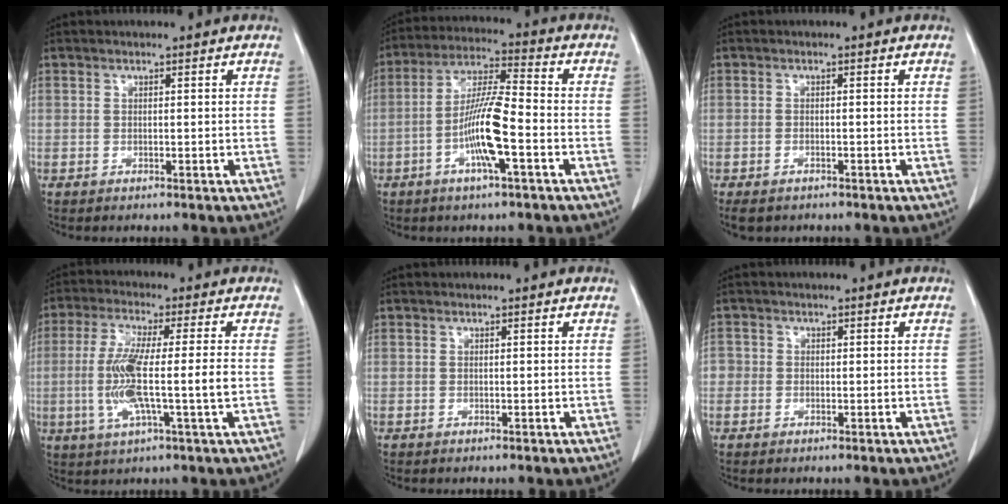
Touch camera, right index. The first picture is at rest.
{"total": 10.3, "force": [-3.3, 0.9, 9.7], "torque": [-0.189, 0.004, -0.066]}
{"total": 3.3, "force": [-2.5, 1.5, 1.4], "torque": [-0.026, -0.007, -0.033]}
{"total": 10.3, "force": [-1.3, 0.2, 10.2], "torque": [-0.208, -0.006, -0.028]}
{"total": 0.0}
{"total": 2.1, "force": [-0.3, 2.0, 0.4], "torque": [0.004, 0.006, -0.010]}